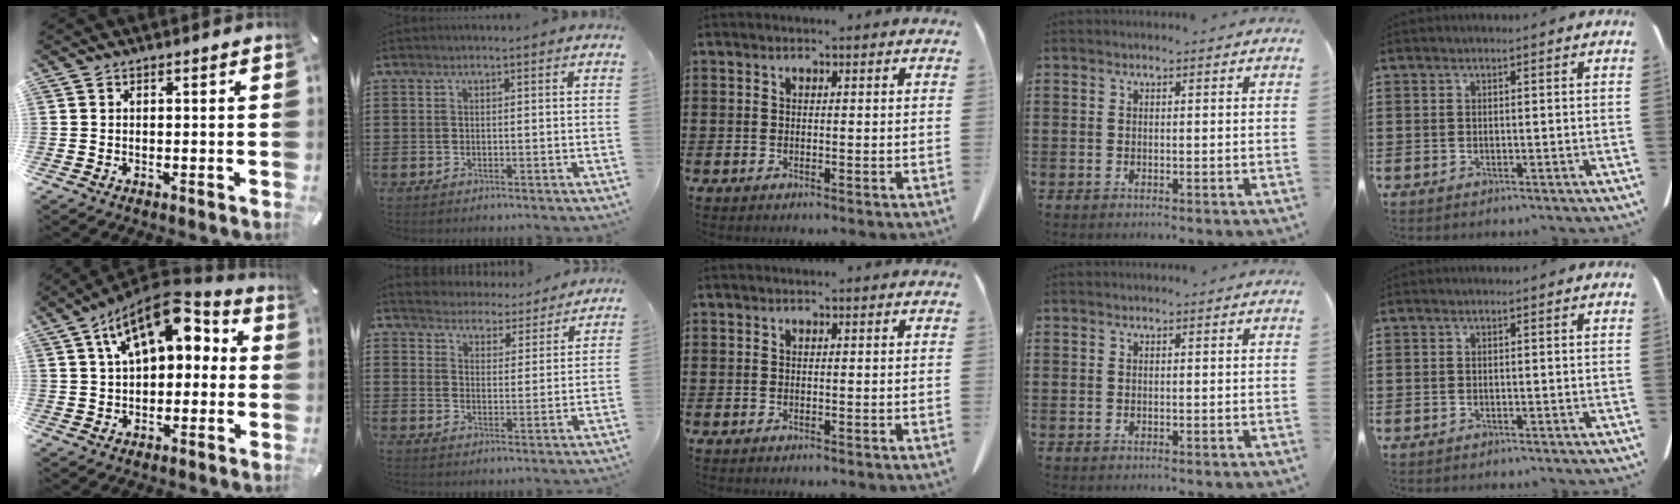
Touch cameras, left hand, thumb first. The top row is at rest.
{"thumb": {"total": 13.9, "force": [6.1, 8.4, 9.2], "torque": [-0.142, -0.019, 0.110]}, "index": {"total": 4.4, "force": [4.3, 0.0, -0.7], "torque": [-0.012, -0.038, 0.073]}}